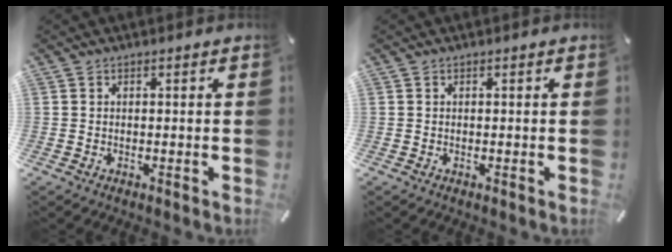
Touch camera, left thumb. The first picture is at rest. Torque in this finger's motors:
{"motor_torque": [-0.28, -0.13, 0.06, -0.15, 0.00]}